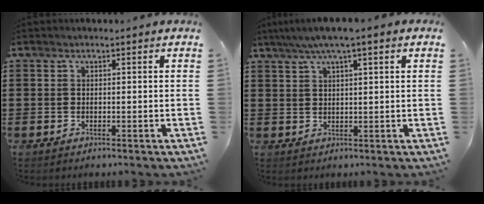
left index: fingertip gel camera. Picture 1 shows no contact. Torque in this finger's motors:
{"motor_torque": [1.66, 0.48, 0.81, 0.21]}